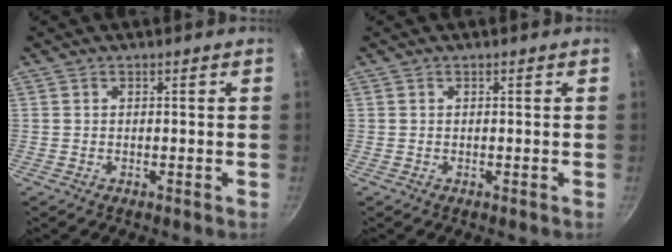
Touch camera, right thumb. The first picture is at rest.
{"total": 0.0}